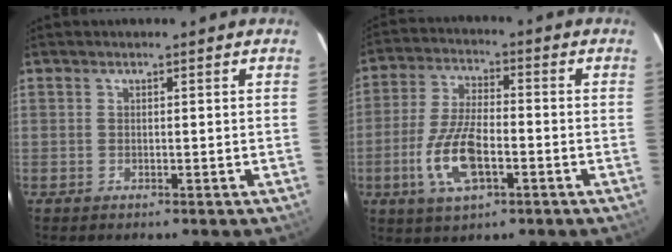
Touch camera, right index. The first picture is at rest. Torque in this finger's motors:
{"motor_torque": [1.54, -0.61, 0.96, 0.11]}